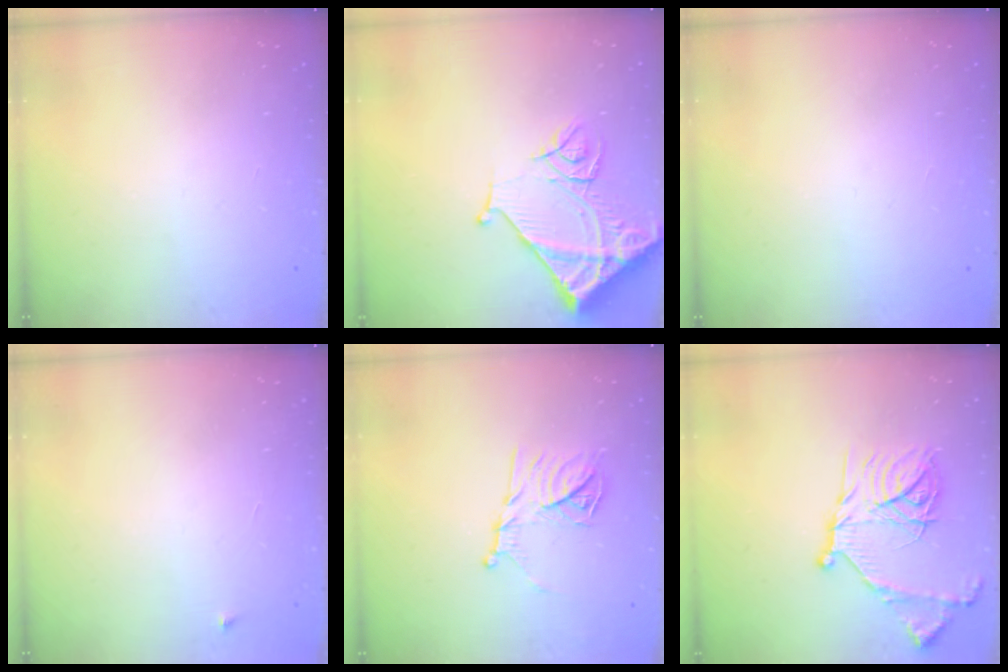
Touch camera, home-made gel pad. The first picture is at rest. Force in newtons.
{"total": 12.4, "press": 12.3, "slide": 1.6}
{"total": 1.5, "press": 1.5, "slide": 0.1}
{"total": 2.5, "press": 2.4, "slide": 0.4}
{"total": 11.7, "press": 11.7, "slide": 0.4}
{"total": 19.2, "press": 19.1, "slide": 1.7}